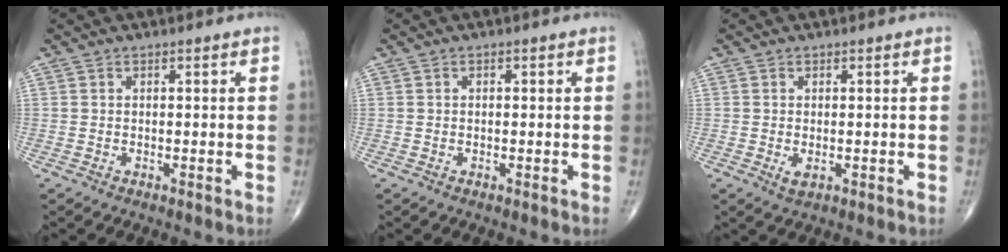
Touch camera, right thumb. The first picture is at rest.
{"total": 0.0}
{"total": 1.7, "force": [-0.3, 0.8, 1.5], "torque": [-0.025, -0.004, 0.001]}